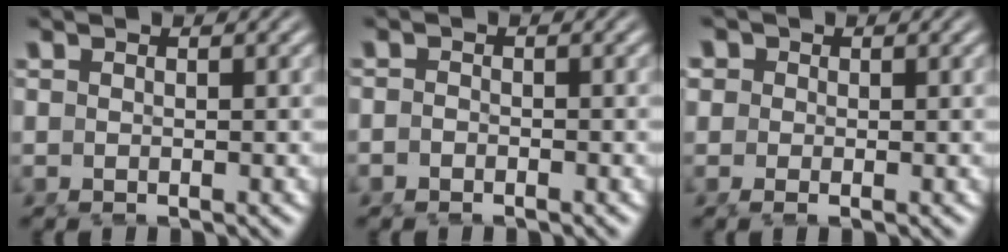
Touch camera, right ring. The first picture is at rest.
{"total": 1.1, "force": [-1.1, 0.2, -0.1], "torque": [-0.003, -0.012, -0.015]}
{"total": 2.3, "force": [0.3, 2.0, 1.2], "torque": [-0.029, -0.007, 0.003]}